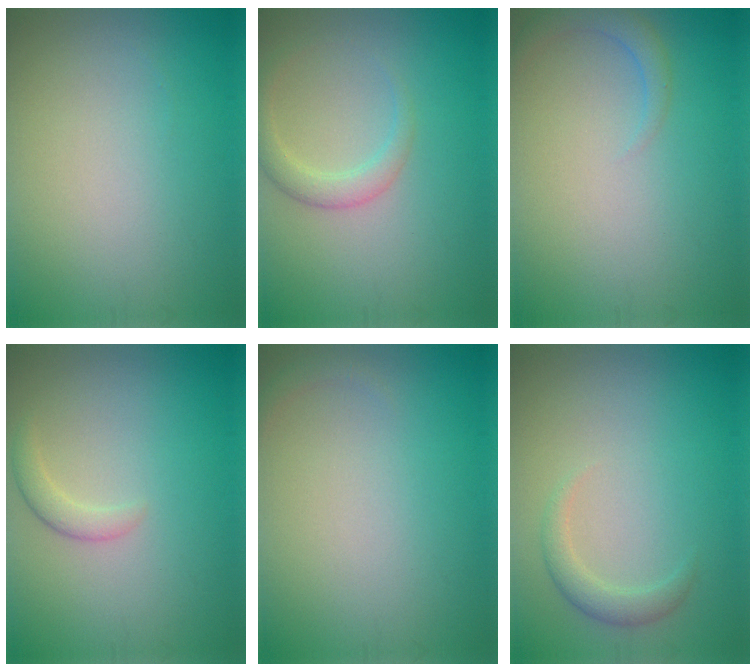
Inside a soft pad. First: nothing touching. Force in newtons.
{"total": 2.4, "press": 2.4, "slide": 0.2}
{"total": 1.6, "press": 1.6, "slide": 0.2}
{"total": 1.5, "press": 1.5, "slide": 0.1}
{"total": 0.6, "press": 0.6, "slide": 0.1}
{"total": 1.8, "press": 1.8, "slide": 0.2}